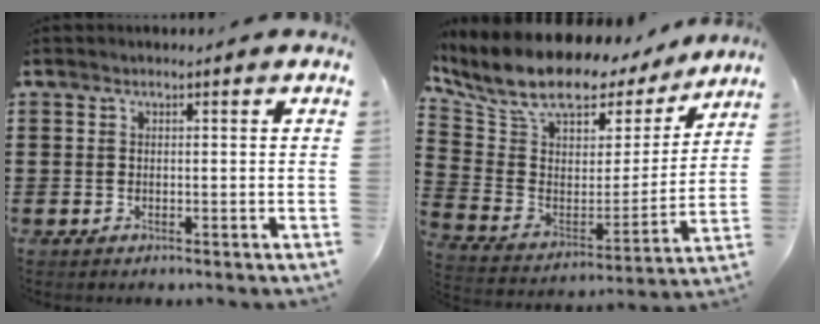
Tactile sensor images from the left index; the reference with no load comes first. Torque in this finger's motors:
{"motor_torque": [2.14, 0.00, 1.05, 0.21]}